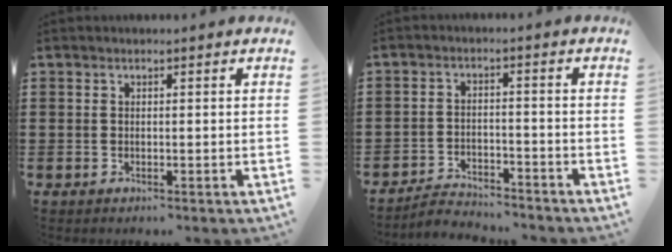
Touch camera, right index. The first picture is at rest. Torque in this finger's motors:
{"motor_torque": [-1.11, 1.03, -0.09, -0.06]}